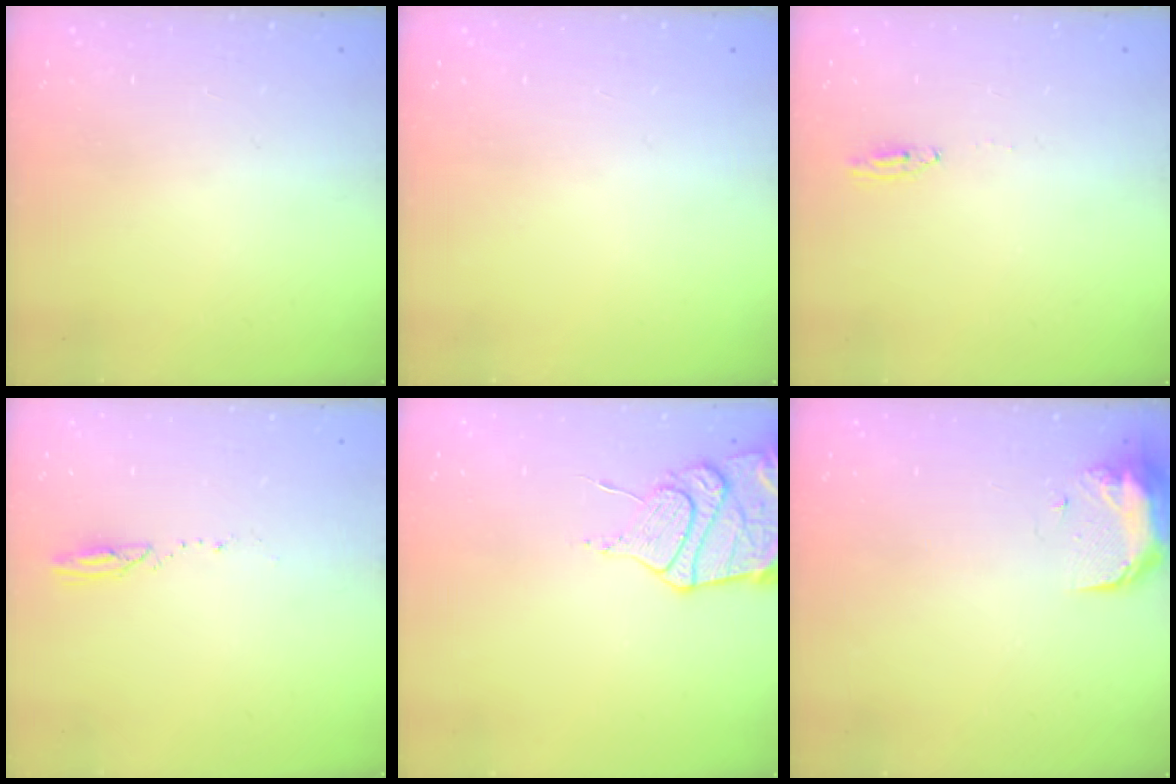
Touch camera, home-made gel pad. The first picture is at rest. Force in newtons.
{"total": 0.0}
{"total": 2.0, "press": 2.0, "slide": 0.2}
{"total": 2.6, "press": 2.6, "slide": 0.3}
{"total": 13.5, "press": 13.4, "slide": 1.0}
{"total": 11.4, "press": 9.6, "slide": 6.1}